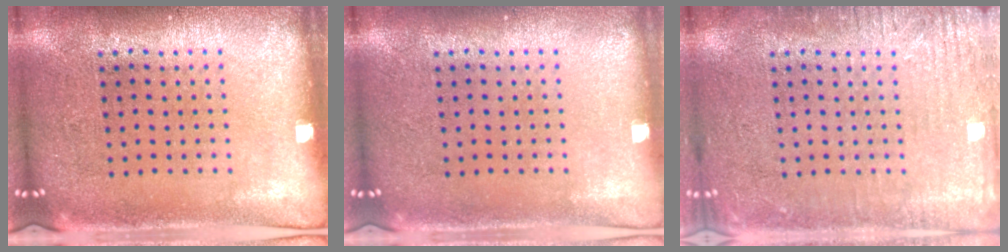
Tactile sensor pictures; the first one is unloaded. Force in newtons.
{"total": 0.0}
{"total": 3.0, "press": 3.0, "slide": 0.3}